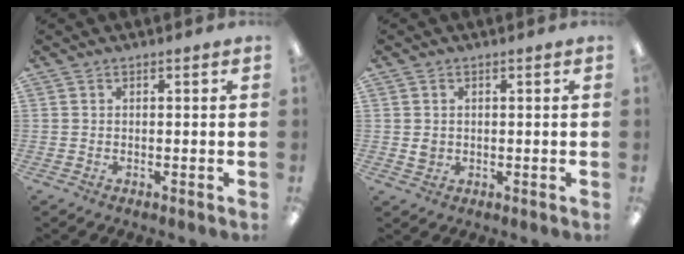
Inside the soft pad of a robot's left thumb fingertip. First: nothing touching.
{"total": 1.6, "force": [0.3, 1.5, 0.6], "torque": [-0.005, 0.001, 0.003]}